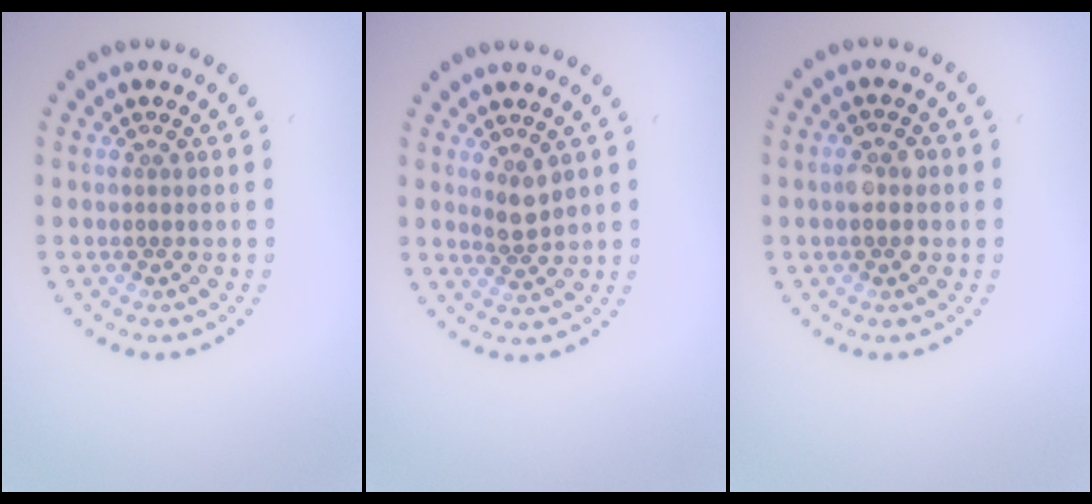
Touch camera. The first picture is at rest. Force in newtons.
{"total": 1.7, "press": 1.3, "slide": 1.0}
{"total": 2.0, "press": 2.0, "slide": 0.2}